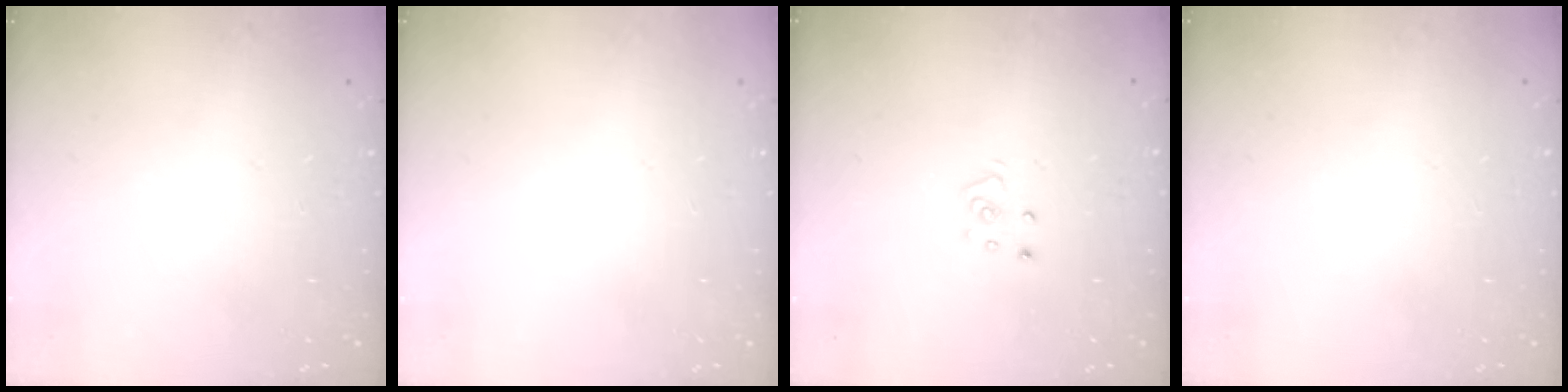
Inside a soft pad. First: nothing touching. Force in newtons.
{"total": 0.0}
{"total": 3.6, "press": 3.6, "slide": 0.2}
{"total": 0.0}